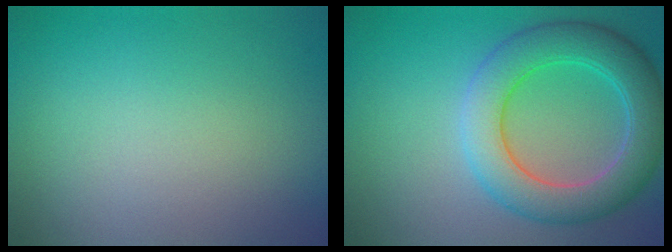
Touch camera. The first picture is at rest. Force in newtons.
{"total": 6.6, "press": 6.6, "slide": 0.2}